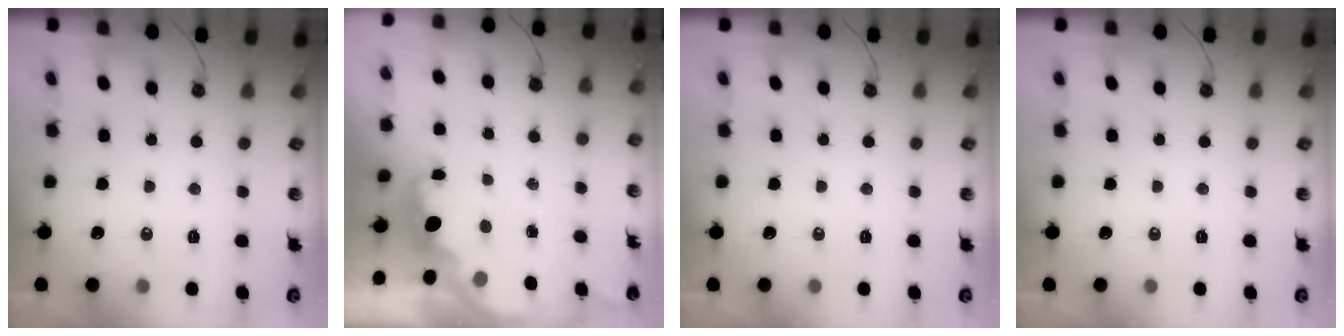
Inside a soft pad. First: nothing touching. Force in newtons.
{"total": 2.0, "press": 1.8, "slide": 0.8}
{"total": 0.0}
{"total": 0.0}